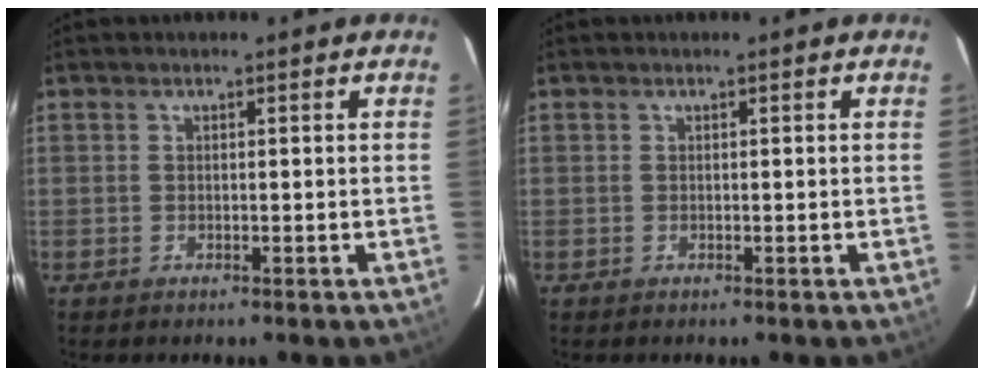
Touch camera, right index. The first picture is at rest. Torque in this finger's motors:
{"motor_torque": [0.00, 0.00, 0.02, 0.00]}